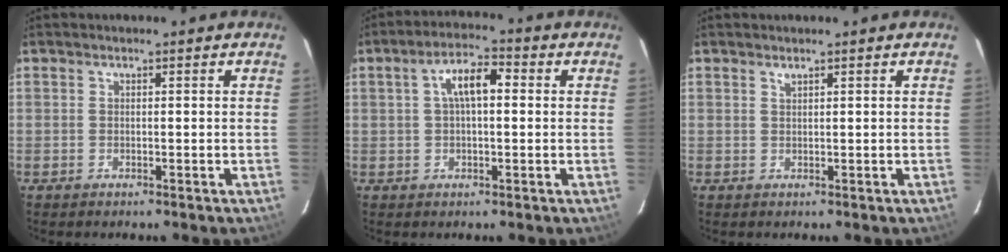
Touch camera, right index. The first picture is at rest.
{"total": 6.3, "force": [1.0, 2.6, 5.6], "torque": [-0.105, 0.021, 0.018]}
{"total": 0.6, "force": [0.5, 0.0, 0.2], "torque": [-0.003, 0.001, 0.010]}